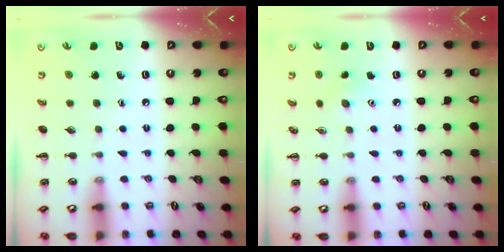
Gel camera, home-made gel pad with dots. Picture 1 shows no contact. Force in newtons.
{"total": 3.0, "press": 2.8, "slide": 0.8}